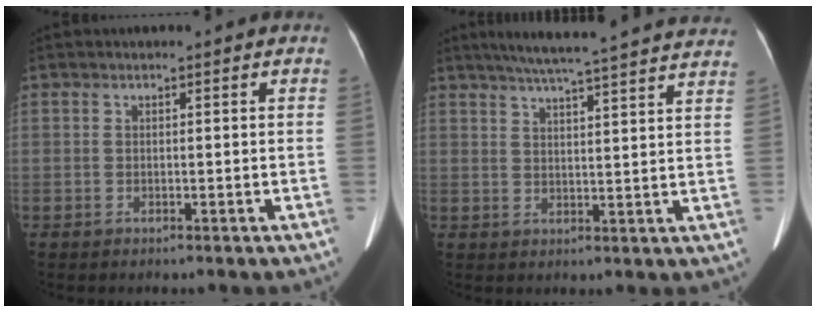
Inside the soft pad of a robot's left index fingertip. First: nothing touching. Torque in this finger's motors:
{"motor_torque": [0.83, -1.31, 0.00, 0.03]}